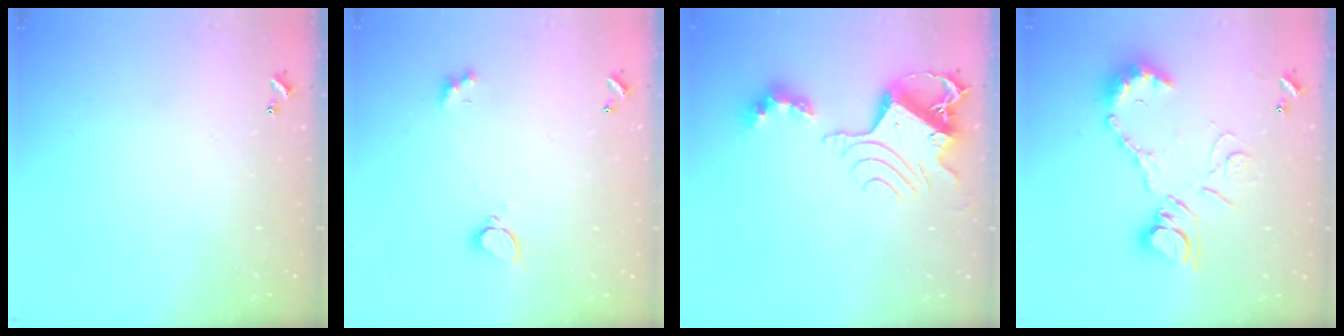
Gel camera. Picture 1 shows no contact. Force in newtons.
{"total": 2.3, "press": 2.2, "slide": 0.7}
{"total": 10.9, "press": 10.9, "slide": 1.2}
{"total": 14.6, "press": 14.4, "slide": 1.8}